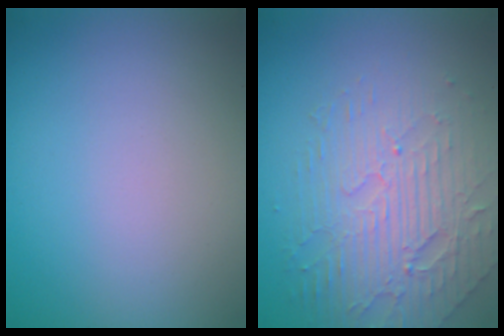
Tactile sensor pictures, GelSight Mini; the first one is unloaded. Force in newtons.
{"total": 5.0, "press": 4.2, "slide": 2.8}